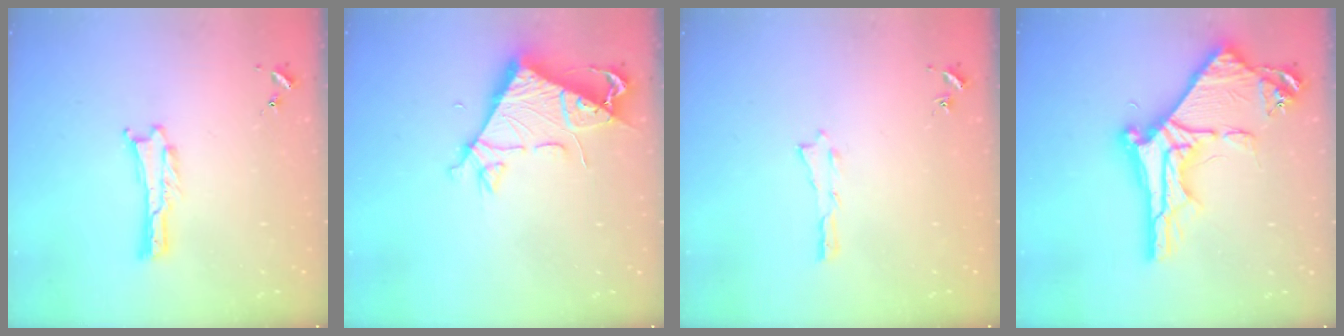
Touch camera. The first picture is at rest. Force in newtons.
{"total": 7.4, "press": 7.4, "slide": 0.7}
{"total": 0.0}
{"total": 10.7, "press": 10.6, "slide": 1.2}